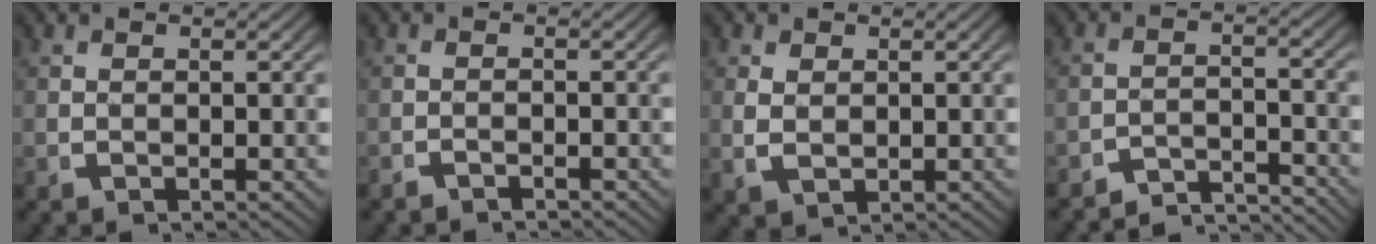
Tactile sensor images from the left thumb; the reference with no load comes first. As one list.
[{"total": 1.5, "force": [-1.5, 0.2, 0.0], "torque": [0.004, -0.005, -0.027]}, {"total": 2.0, "force": [0.4, 1.5, 1.2], "torque": [-0.028, -0.010, 0.022]}, {"total": 5.5, "force": [-5.1, 1.6, 1.4], "torque": [-0.012, -0.020, -0.084]}]